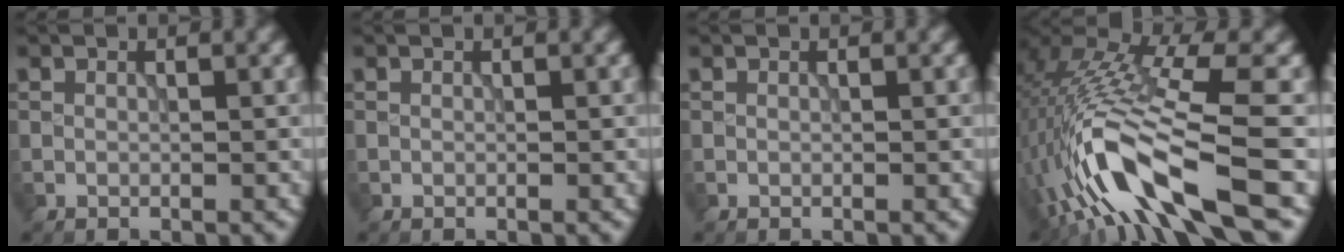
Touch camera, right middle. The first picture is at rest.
{"total": 0.0}
{"total": 0.0}
{"total": 12.4, "force": [-4.0, 3.2, 11.3], "torque": [-0.220, 0.009, -0.064]}